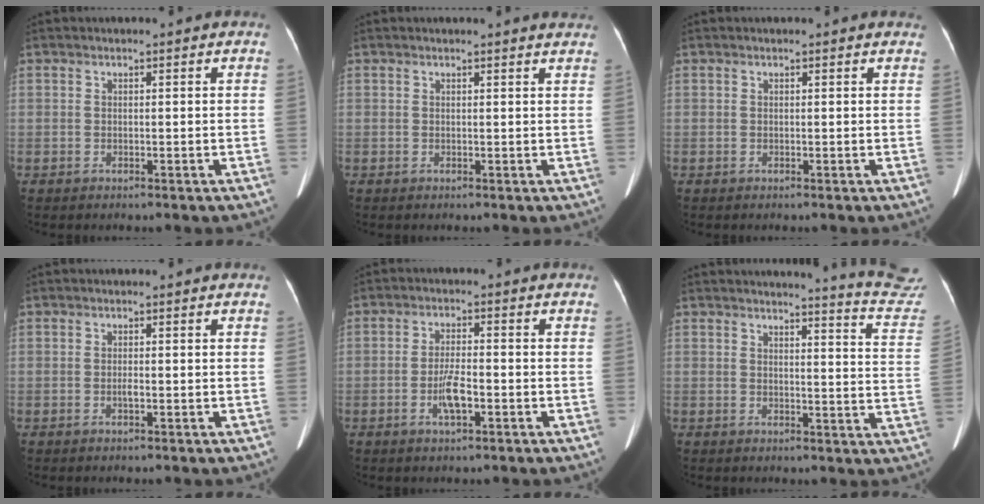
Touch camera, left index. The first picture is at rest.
{"total": 2.6, "force": [2.5, -0.1, 0.5], "torque": [-0.012, -0.008, 0.014]}
{"total": 1.1, "force": [1.0, 0.3, 0.1], "torque": [-0.012, -0.002, 0.000]}
{"total": 0.8, "force": [-0.3, 0.1, 0.7], "torque": [-0.017, 0.000, -0.003]}
{"total": 4.3, "force": [-1.7, 1.0, 3.8], "torque": [-0.077, 0.003, -0.029]}
{"total": 12.8, "force": [12.7, -1.3, 1.0], "torque": [-0.002, -0.120, 0.111]}